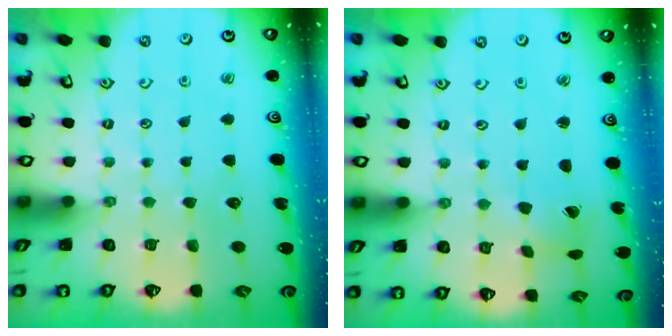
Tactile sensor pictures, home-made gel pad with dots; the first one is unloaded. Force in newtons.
{"total": 1.1, "press": 1.1, "slide": 0.2}